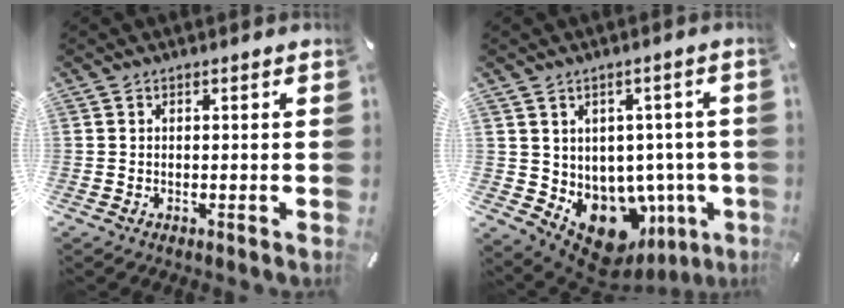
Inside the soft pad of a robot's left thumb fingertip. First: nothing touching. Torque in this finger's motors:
{"motor_torque": [1.78, 2.00, 0.23, 0.17, 0.13]}